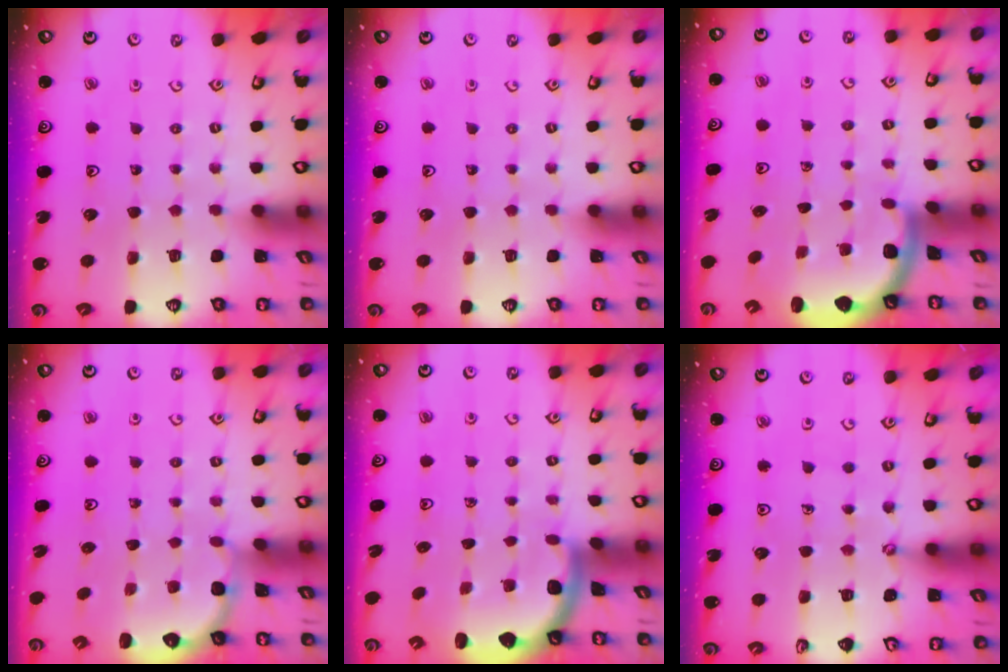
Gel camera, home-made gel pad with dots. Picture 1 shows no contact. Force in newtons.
{"total": 0.0}
{"total": 1.9, "press": 1.9, "slide": 0.3}
{"total": 2.2, "press": 1.1, "slide": 1.9}
{"total": 1.9, "press": 1.9, "slide": 0.3}
{"total": 0.7, "press": 0.7, "slide": 0.0}